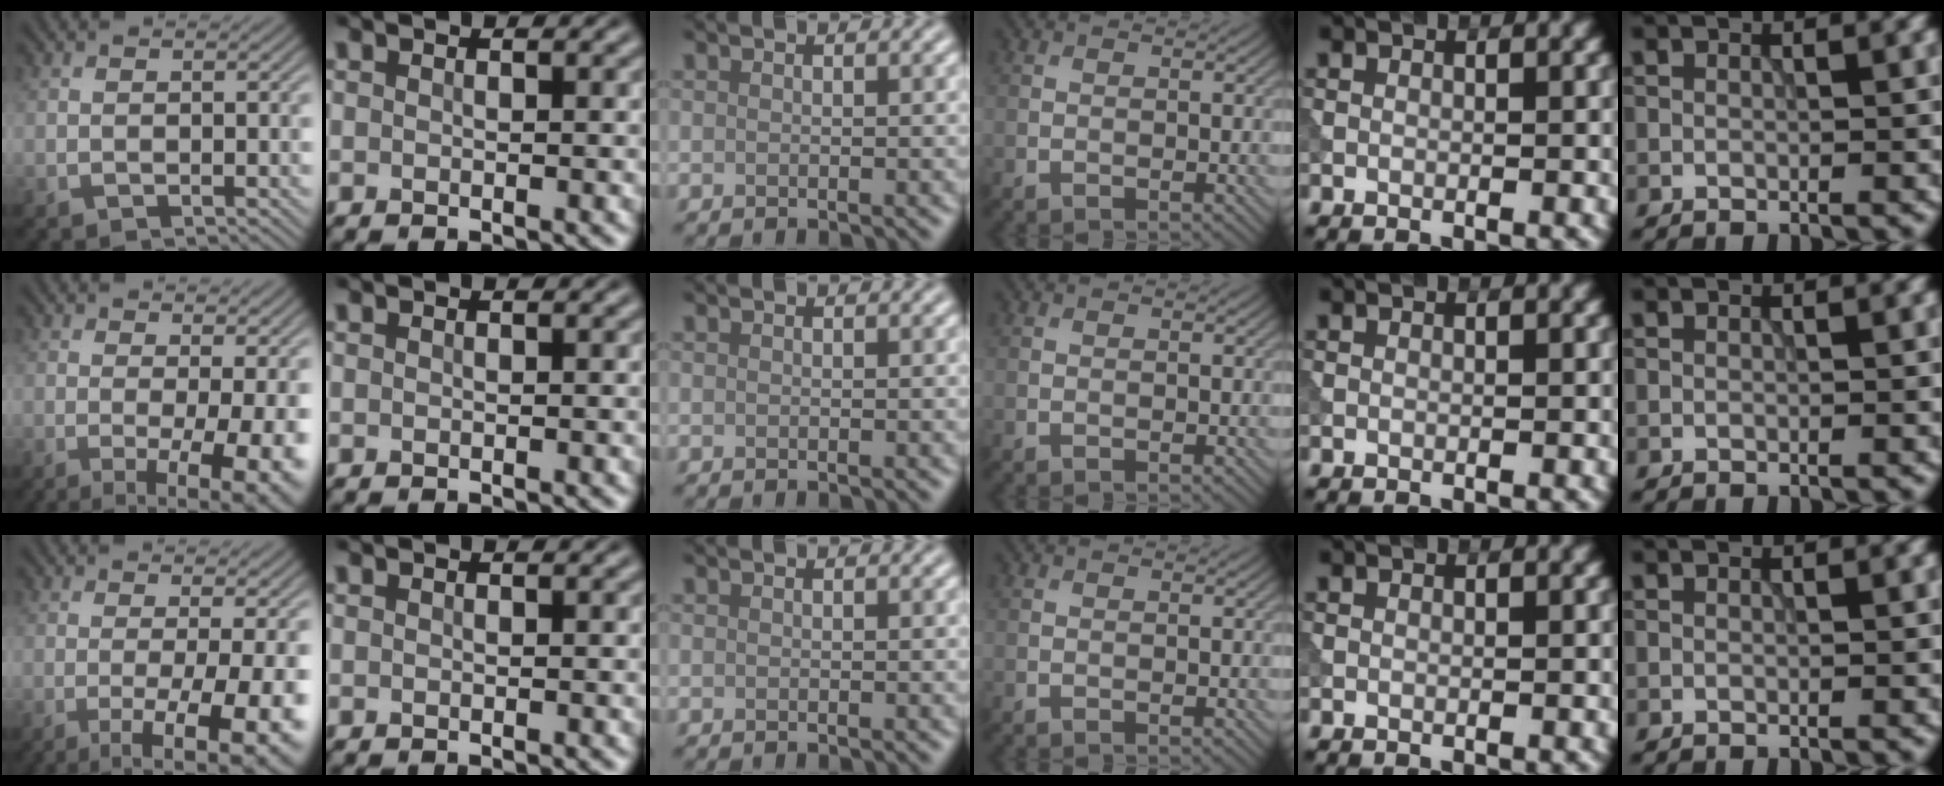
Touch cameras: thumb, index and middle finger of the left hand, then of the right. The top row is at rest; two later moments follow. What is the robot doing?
{"motion": "extract", "object": "tissue"}